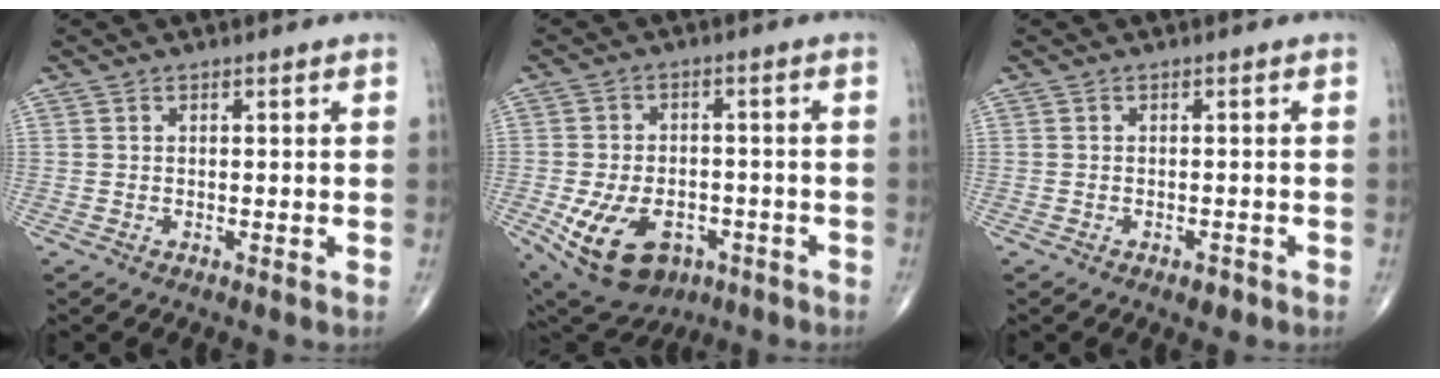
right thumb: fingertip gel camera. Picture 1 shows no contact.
{"total": 14.5, "force": [-5.6, 9.4, 9.5], "torque": [-0.164, 0.016, -0.074]}
{"total": 1.6, "force": [-1.0, 0.9, 0.9], "torque": [-0.011, 0.001, -0.012]}